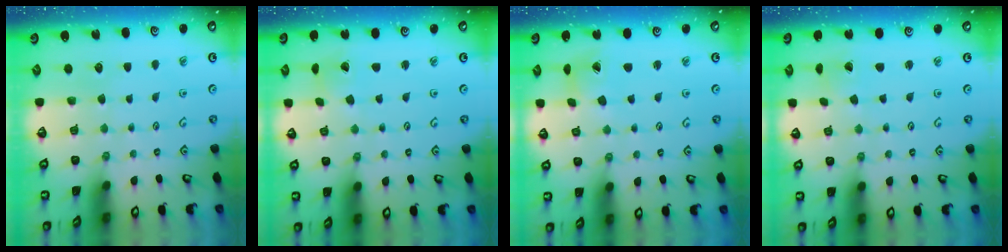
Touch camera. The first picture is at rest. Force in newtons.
{"total": 1.8, "press": 1.8, "slide": 0.1}
{"total": 4.1, "press": 4.1, "slide": 0.5}
{"total": 1.2, "press": 1.2, "slide": 0.1}